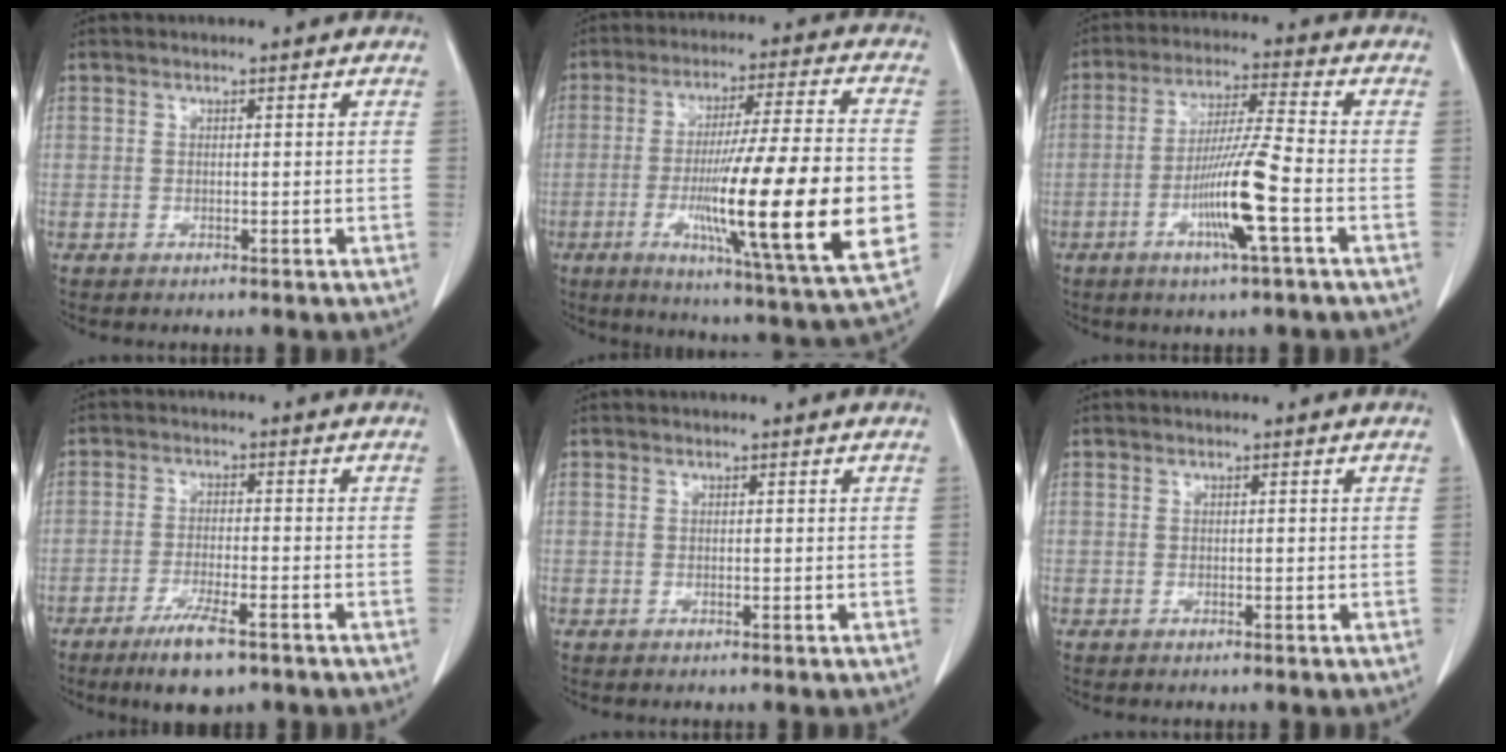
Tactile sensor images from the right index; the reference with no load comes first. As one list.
[{"total": 23.4, "force": [-4.4, 0.5, 23.0], "torque": [-0.333, -0.024, -0.073]}, {"total": 10.2, "force": [-3.5, -0.6, 9.6], "torque": [-0.185, -0.010, -0.069]}, {"total": 7.0, "force": [-4.6, 1.1, 5.1], "torque": [-0.093, -0.013, -0.076]}, {"total": 0.0}, {"total": 0.0}]